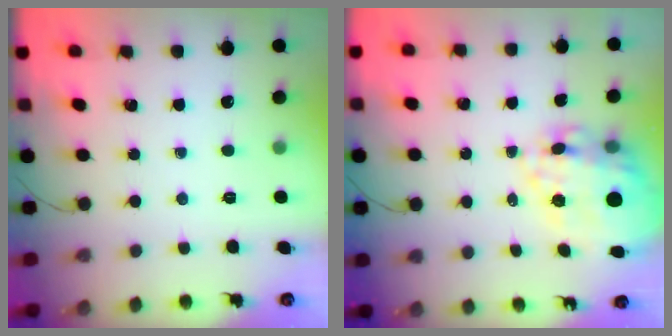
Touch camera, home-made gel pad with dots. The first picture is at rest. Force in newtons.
{"total": 19.2, "press": 18.8, "slide": 3.7}